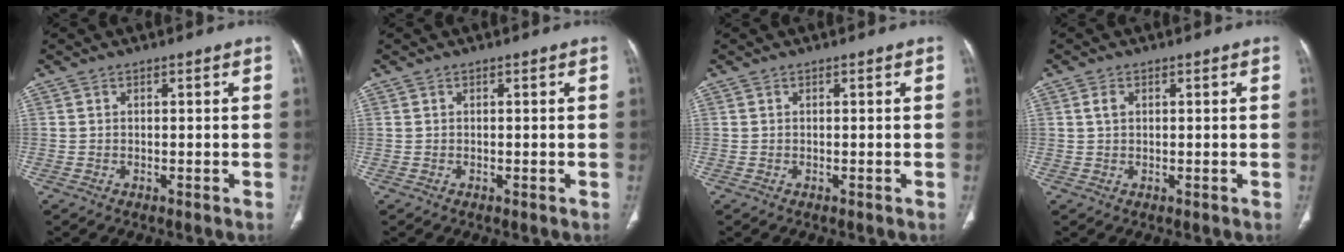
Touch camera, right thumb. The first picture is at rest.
{"total": 0.0}
{"total": 0.0}
{"total": 1.6, "force": [0.5, 1.0, 1.1], "torque": [-0.019, 0.002, 0.011]}